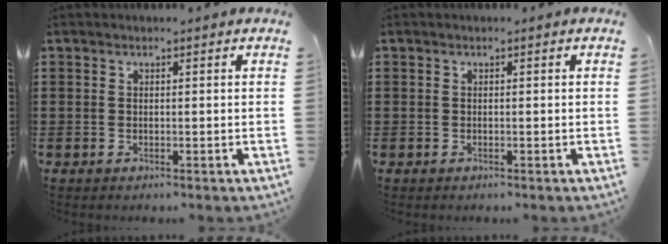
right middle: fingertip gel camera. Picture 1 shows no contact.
{"total": 0.0}